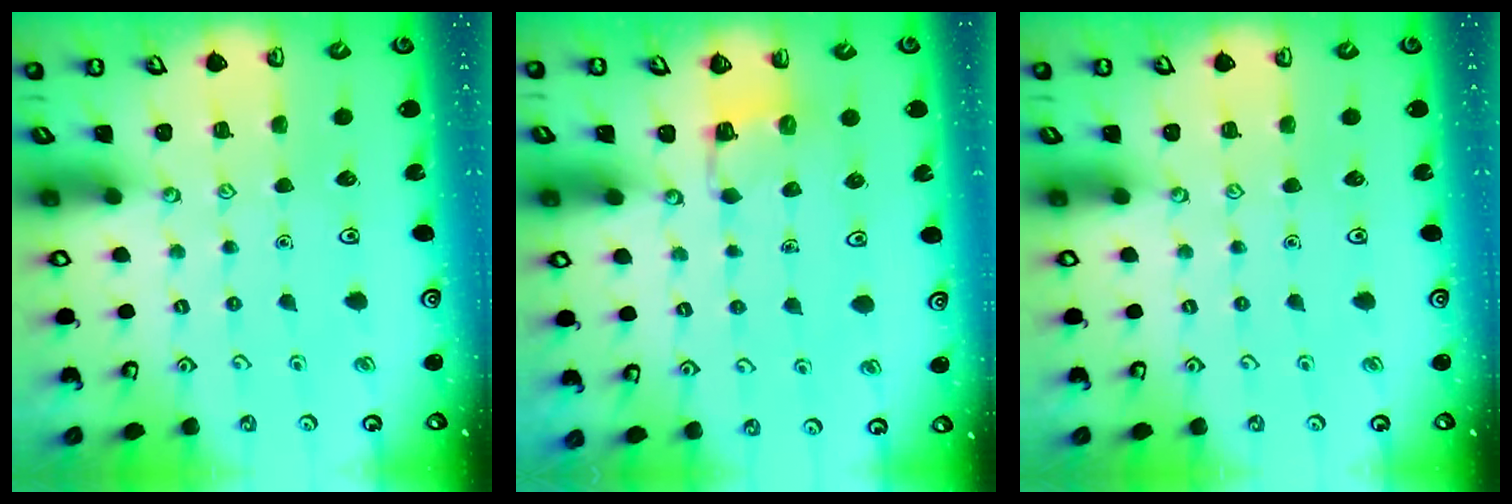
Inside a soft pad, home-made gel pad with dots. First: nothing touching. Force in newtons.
{"total": 3.3, "press": 3.2, "slide": 0.6}
{"total": 0.0}